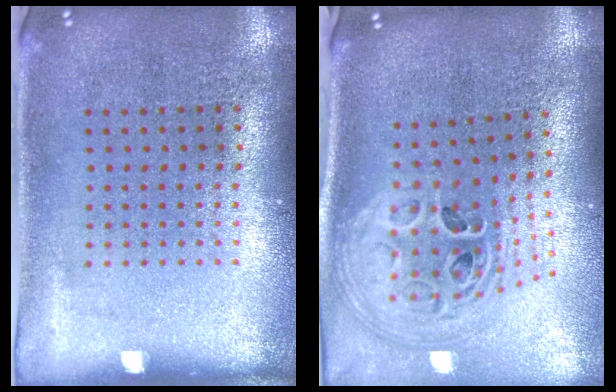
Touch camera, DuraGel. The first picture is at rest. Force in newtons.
{"total": 2.9, "press": 2.0, "slide": 2.1}